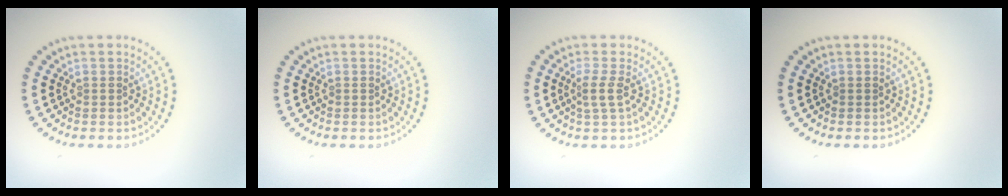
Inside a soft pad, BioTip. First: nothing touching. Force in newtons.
{"total": 0.0}
{"total": 1.6, "press": 1.2, "slide": 1.1}
{"total": 0.0}